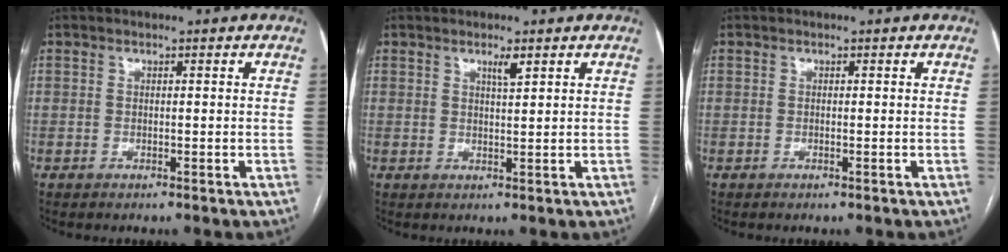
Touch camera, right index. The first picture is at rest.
{"total": 1.9, "force": [1.2, 0.1, 1.5], "torque": [-0.028, -0.003, 0.021]}
{"total": 0.0}